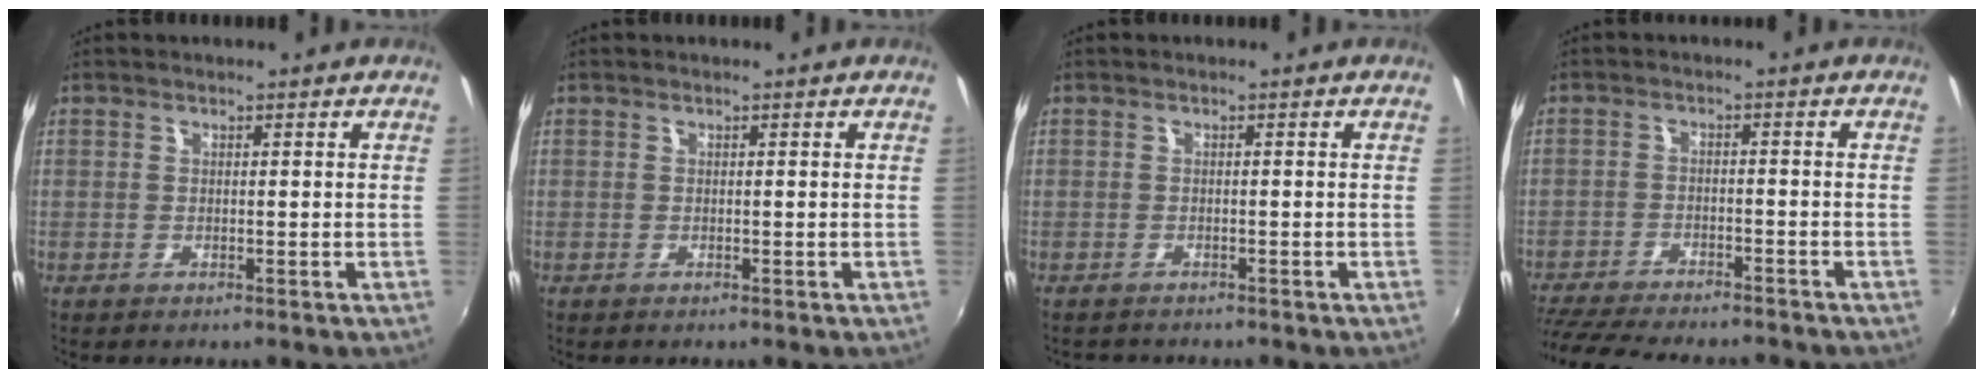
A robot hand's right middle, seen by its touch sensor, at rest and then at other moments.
{"total": 0.0}
{"total": 1.9, "force": [-1.8, 0.5, 0.3], "torque": [-0.010, -0.010, -0.027]}
{"total": 15.3, "force": [-13.4, 3.2, 6.6], "torque": [-0.148, -0.029, -0.211]}